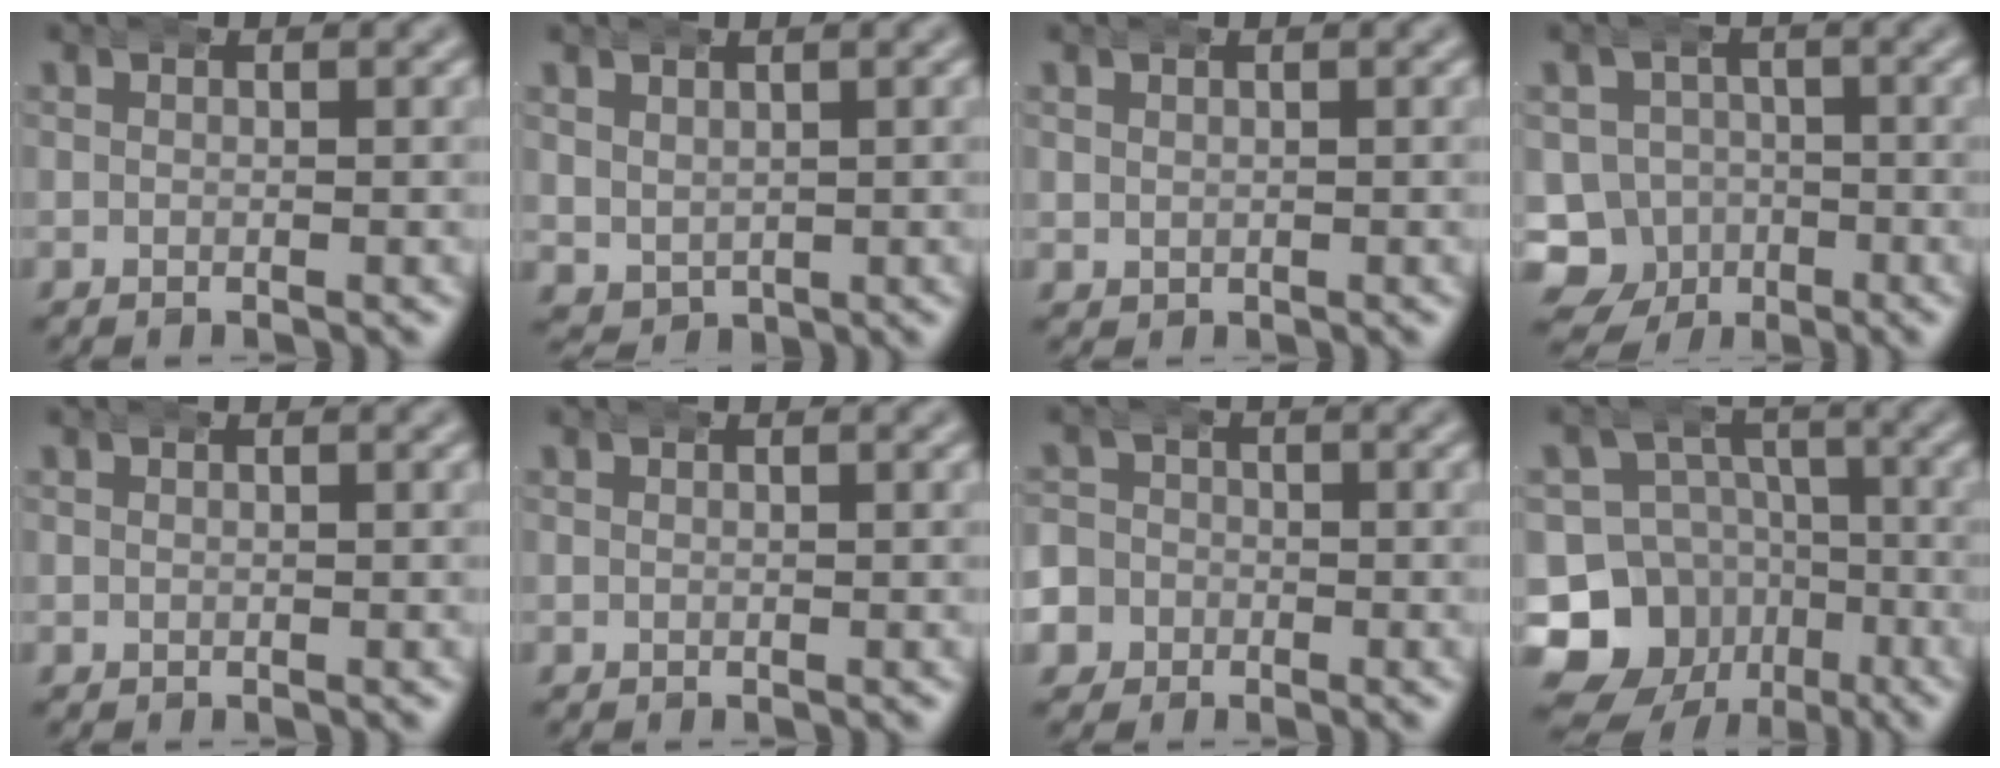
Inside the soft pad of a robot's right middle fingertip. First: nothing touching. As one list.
[{"total": 2.3, "force": [0.2, 2.1, 0.7], "torque": [-0.001, -0.018, 0.020]}, {"total": 0.7, "force": [0.3, 0.7, 0.1], "torque": [-0.006, -0.006, 0.015]}, {"total": 13.5, "force": [-4.8, 12.3, 3.0], "torque": [-0.092, -0.074, -0.072]}, {"total": 0.0}, {"total": 0.0}, {"total": 7.1, "force": [-2.5, 6.6, 1.2], "torque": [-0.041, -0.021, -0.051]}, {"total": 18.7, "force": [-7.4, 16.3, 5.2], "torque": [-0.134, -0.091, -0.110]}]